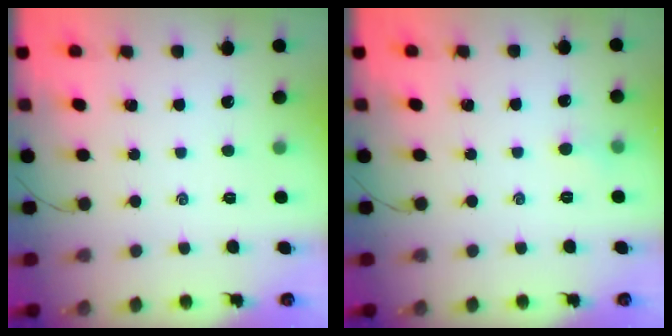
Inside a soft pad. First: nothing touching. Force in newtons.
{"total": 3.6, "press": 3.4, "slide": 1.2}